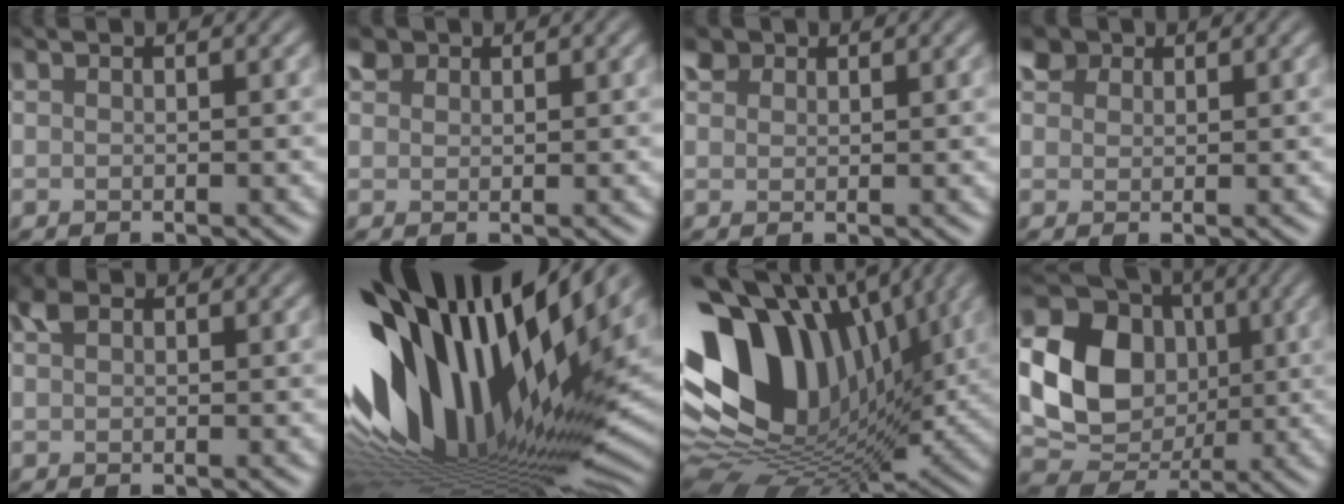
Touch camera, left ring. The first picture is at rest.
{"total": 1.5, "force": [0.9, 1.1, 0.4], "torque": [-0.013, 0.004, 0.015]}
{"total": 1.6, "force": [1.0, 1.1, 0.4], "torque": [-0.013, 0.004, 0.016]}
{"total": 2.7, "force": [1.7, 1.8, 1.0], "torque": [-0.031, -0.005, 0.033]}
{"total": 1.5, "force": [0.2, 1.2, 0.9], "torque": [-0.019, 0.003, -0.001]}
{"total": 17.6, "force": [3.0, 7.6, 15.6], "torque": [-0.274, -0.009, 0.036]}
{"total": 15.9, "force": [4.5, 9.7, 11.8], "torque": [-0.238, 0.028, 0.059]}
{"total": 12.9, "force": [-0.2, 10.6, 7.4], "torque": [-0.144, -0.012, -0.016]}